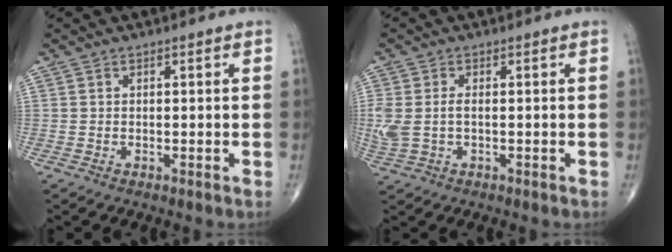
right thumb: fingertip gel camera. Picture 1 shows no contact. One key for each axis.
{"total": 5.2, "fx": -0.2, "fy": 2.9, "fz": 4.3, "tx": -0.121, "ty": 0.006, "tz": 0.000}